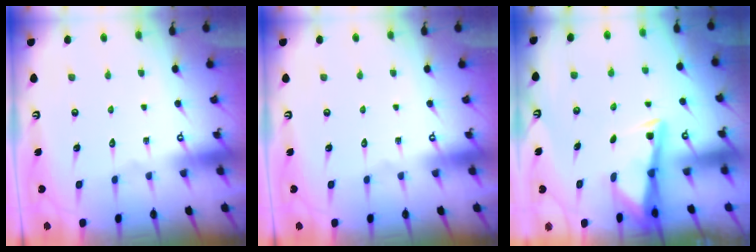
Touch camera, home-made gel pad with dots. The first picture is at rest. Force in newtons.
{"total": 0.0}
{"total": 3.1, "press": 3.1, "slide": 0.4}